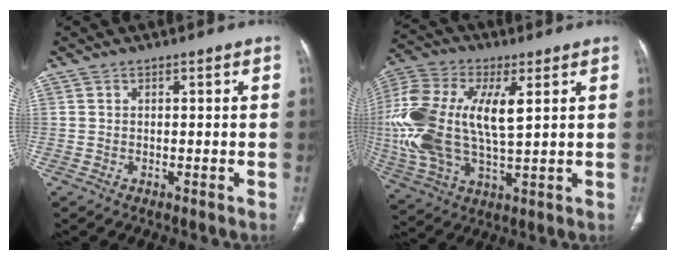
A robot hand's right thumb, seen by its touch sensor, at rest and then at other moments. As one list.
[{"total": 20.9, "force": [3.4, 9.9, 18.1], "torque": [-0.404, 0.003, 0.058]}]